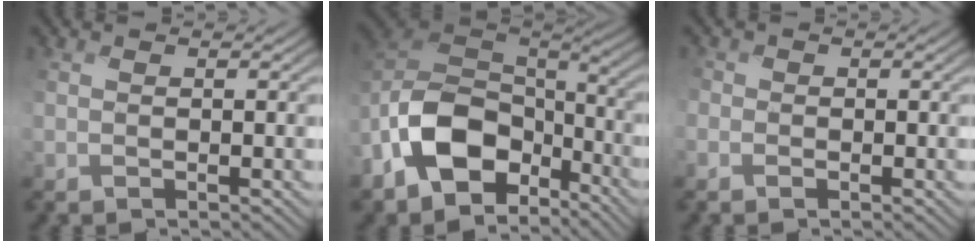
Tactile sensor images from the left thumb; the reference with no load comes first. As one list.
[{"total": 14.0, "force": [-6.2, 8.9, 8.8], "torque": [-0.208, -0.013, -0.137]}, {"total": 1.8, "force": [-0.9, 1.5, 0.4], "torque": [-0.011, 0.000, -0.025]}]